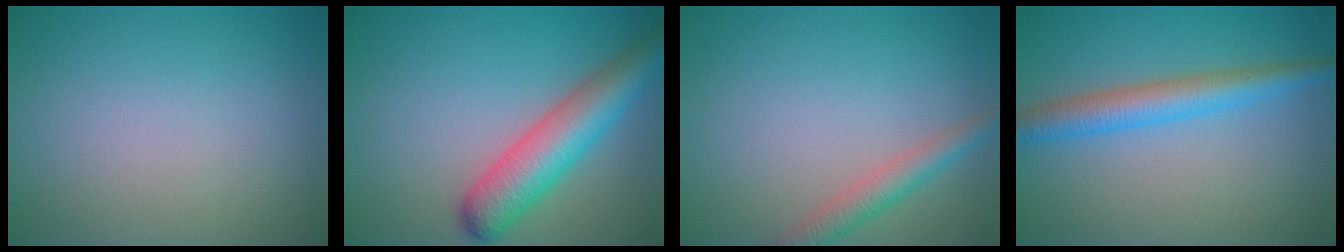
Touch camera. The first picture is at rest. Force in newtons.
{"total": 6.5, "press": 6.5, "slide": 0.5}
{"total": 2.6, "press": 2.6, "slide": 0.1}
{"total": 4.0, "press": 4.0, "slide": 0.2}